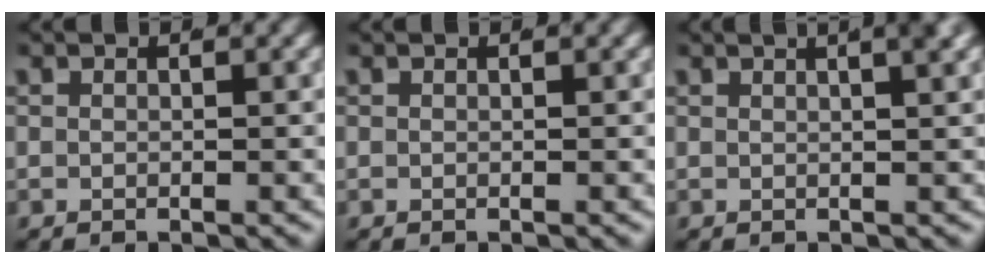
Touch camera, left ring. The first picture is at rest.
{"total": 0.0}
{"total": 4.2, "force": [2.3, 0.9, 3.4], "torque": [-0.029, 0.021, 0.028]}